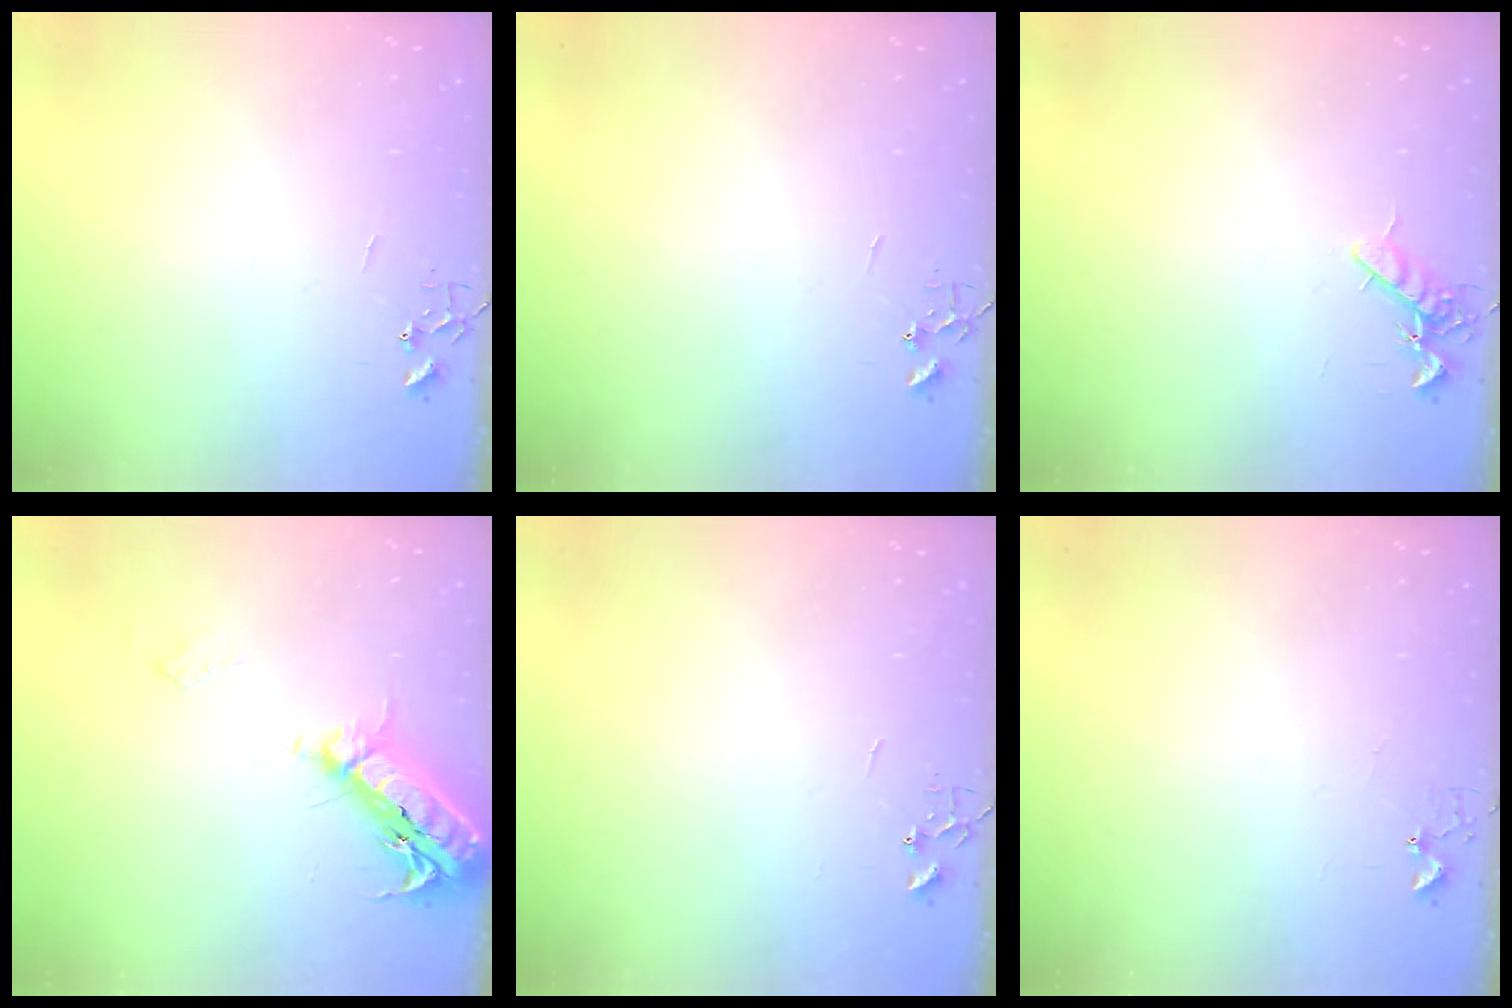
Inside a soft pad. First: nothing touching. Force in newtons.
{"total": 0.0}
{"total": 7.7, "press": 7.7, "slide": 1.1}
{"total": 17.6, "press": 17.3, "slide": 3.5}
{"total": 0.0}
{"total": 2.7, "press": 2.7, "slide": 0.2}